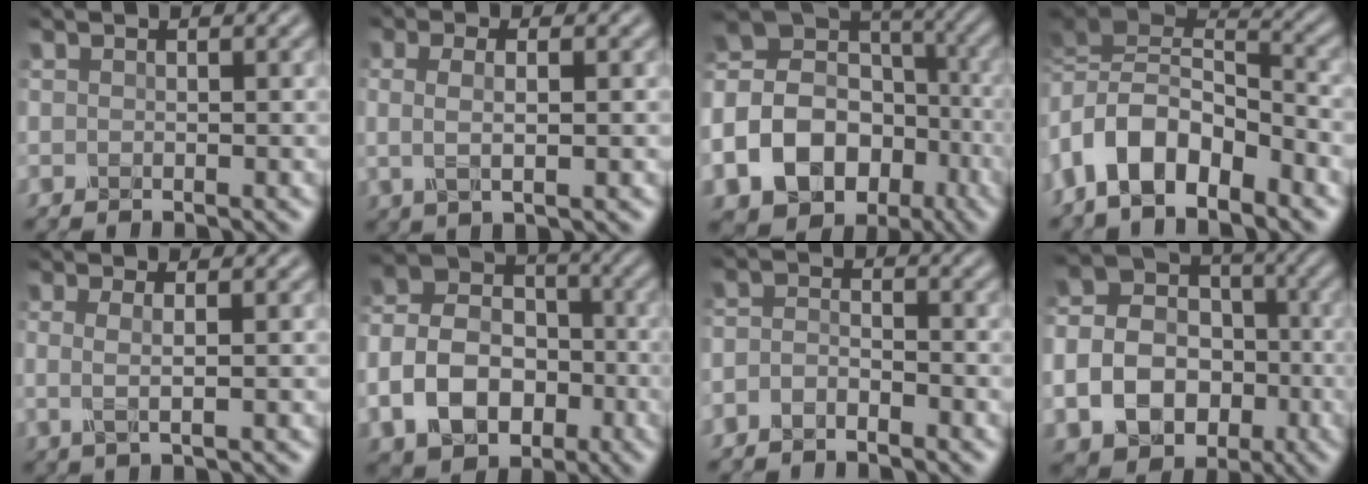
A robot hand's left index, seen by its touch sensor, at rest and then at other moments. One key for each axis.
{"total": 2.7, "fx": 0.4, "fy": 0.8, "fz": 2.5, "tx": -0.052, "ty": 0.003, "tz": 0.005}
{"total": 17.4, "fx": -6.8, "fy": 14.1, "fz": 7.6, "tx": -0.179, "ty": -0.017, "tz": -0.118}
{"total": 9.1, "fx": -3.4, "fy": 4.7, "fz": 7.0, "tx": -0.125, "ty": 0.014, "tz": -0.071}
{"total": 2.0, "fx": 0.3, "fy": 0.6, "fz": 1.9, "tx": -0.035, "ty": 0.003, "tz": 0.002}
{"total": 8.6, "fx": -3.2, "fy": 6.4, "fz": 4.8, "tx": -0.098, "ty": 0.004, "tz": -0.072}
{"total": 1.9, "fx": -1.5, "fy": 0.8, "fz": 0.9, "tx": -0.021, "ty": 0.005, "tz": -0.038}
{"total": 9.9, "fx": -3.0, "fy": 8.0, "fz": 5.0, "tx": -0.092, "ty": -0.022, "tz": -0.065}